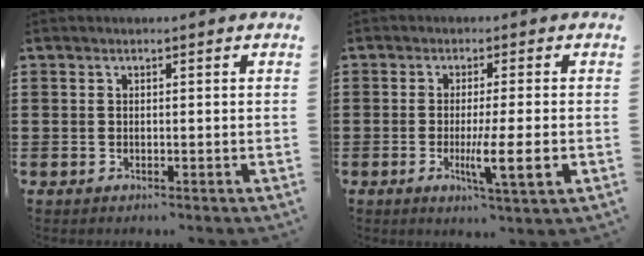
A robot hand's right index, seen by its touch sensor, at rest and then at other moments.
{"total": 6.6, "force": [-1.5, 0.2, 6.4], "torque": [-0.113, -0.016, -0.026]}